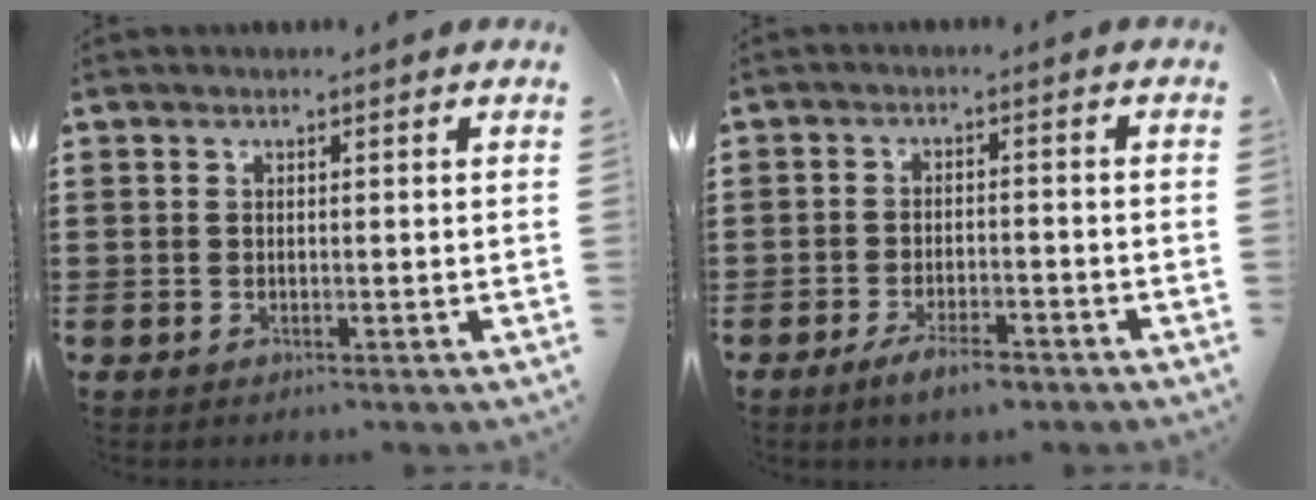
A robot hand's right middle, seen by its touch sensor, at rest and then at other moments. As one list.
[{"total": 4.4, "force": [-3.2, 1.0, 2.8], "torque": [-0.051, 0.001, -0.058]}]